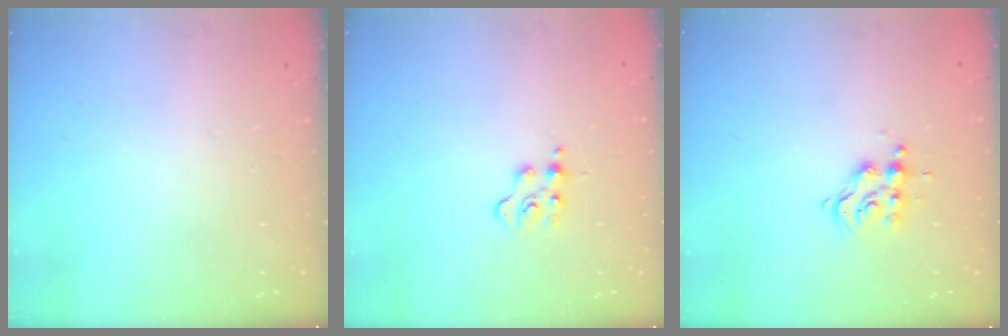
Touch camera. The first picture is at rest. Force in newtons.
{"total": 5.6, "press": 5.6, "slide": 0.6}
{"total": 6.9, "press": 6.9, "slide": 0.7}